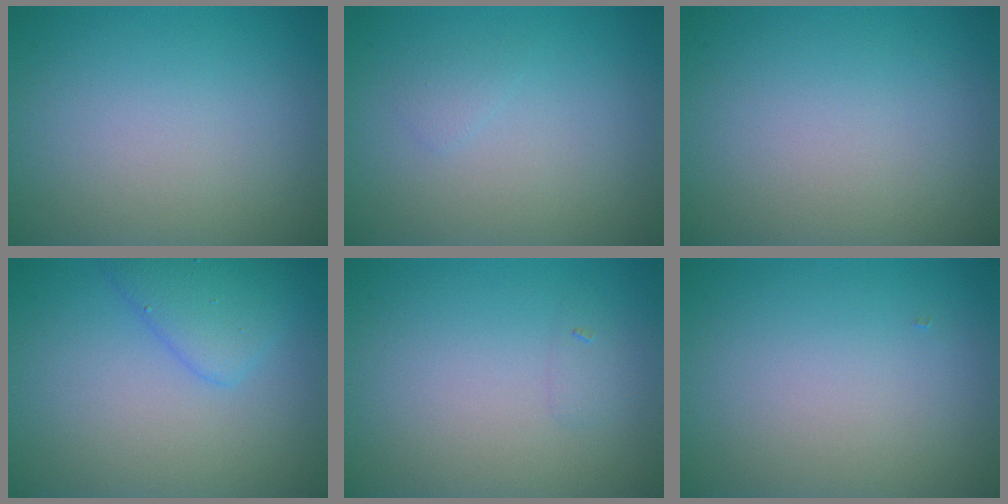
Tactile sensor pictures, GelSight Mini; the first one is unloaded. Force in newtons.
{"total": 0.7, "press": 0.7, "slide": 0.1}
{"total": 0.0}
{"total": 3.1, "press": 3.1, "slide": 0.1}
{"total": 0.6, "press": 0.6, "slide": 0.0}
{"total": 0.0}